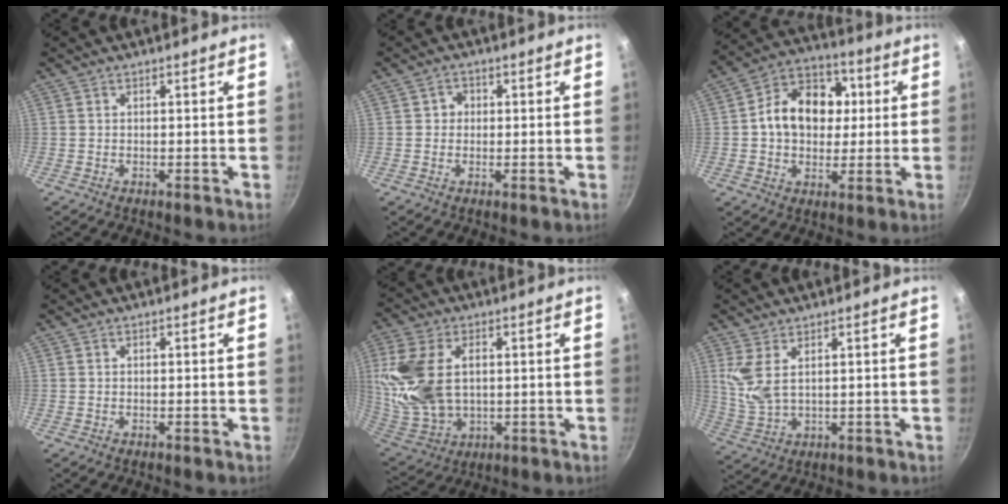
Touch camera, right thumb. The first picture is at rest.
{"total": 2.2, "force": [0.1, 2.0, 0.9], "torque": [0.001, 0.006, -0.002]}
{"total": 14.9, "force": [1.4, 11.1, 9.8], "torque": [-0.117, 0.021, 0.015]}
{"total": 0.0}
{"total": 18.1, "force": [2.3, 11.3, 14.0], "torque": [-0.309, -0.007, 0.057]}
{"total": 6.3, "force": [2.2, 2.8, 5.2], "torque": [-0.123, -0.008, 0.060]}